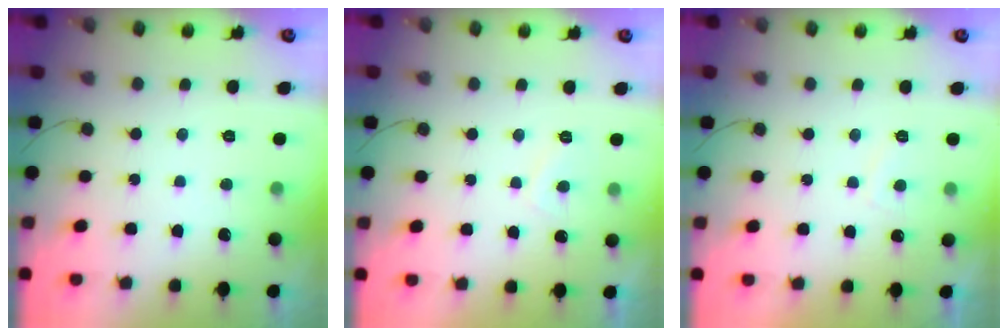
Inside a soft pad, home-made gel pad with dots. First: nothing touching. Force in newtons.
{"total": 2.3, "press": 2.2, "slide": 0.7}
{"total": 2.5, "press": 2.3, "slide": 0.9}